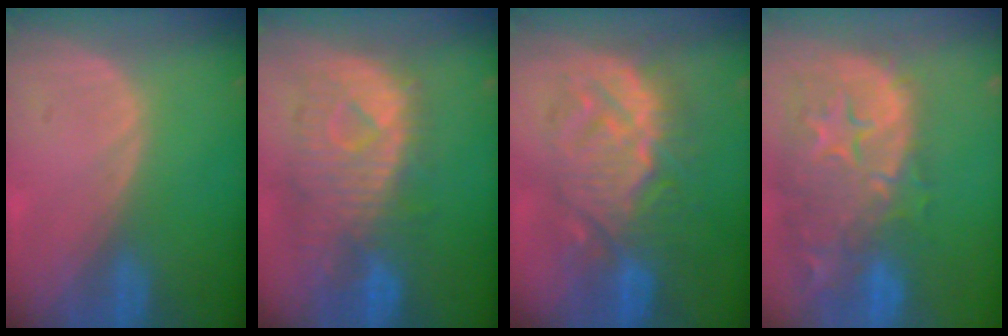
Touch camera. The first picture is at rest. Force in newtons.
{"total": 10.7, "press": 9.5, "slide": 4.9}
{"total": 10.3, "press": 10.3, "slide": 0.6}
{"total": 15.3, "press": 12.2, "slide": 9.2}